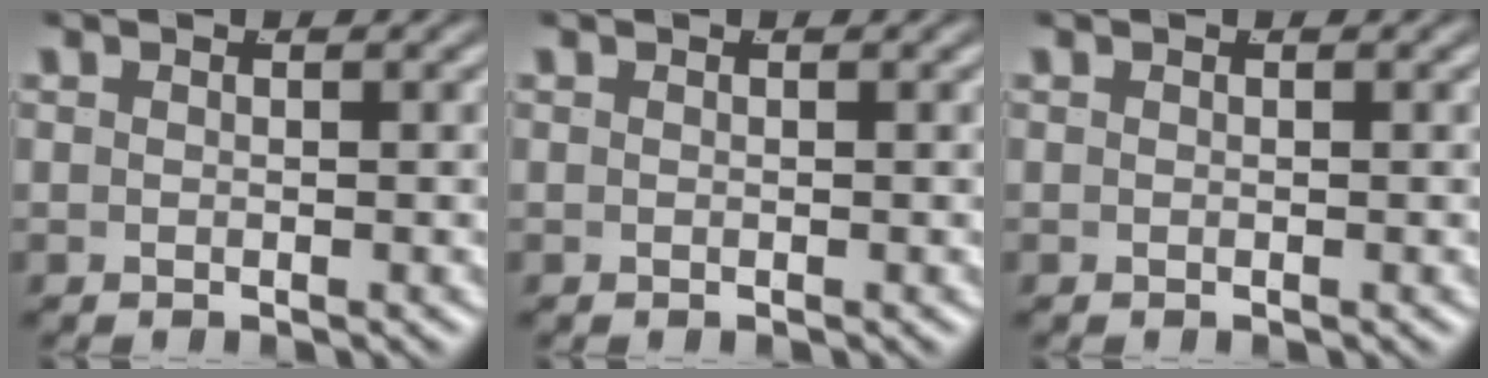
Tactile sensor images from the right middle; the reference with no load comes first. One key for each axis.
{"total": 0.0}
{"total": 0.0}